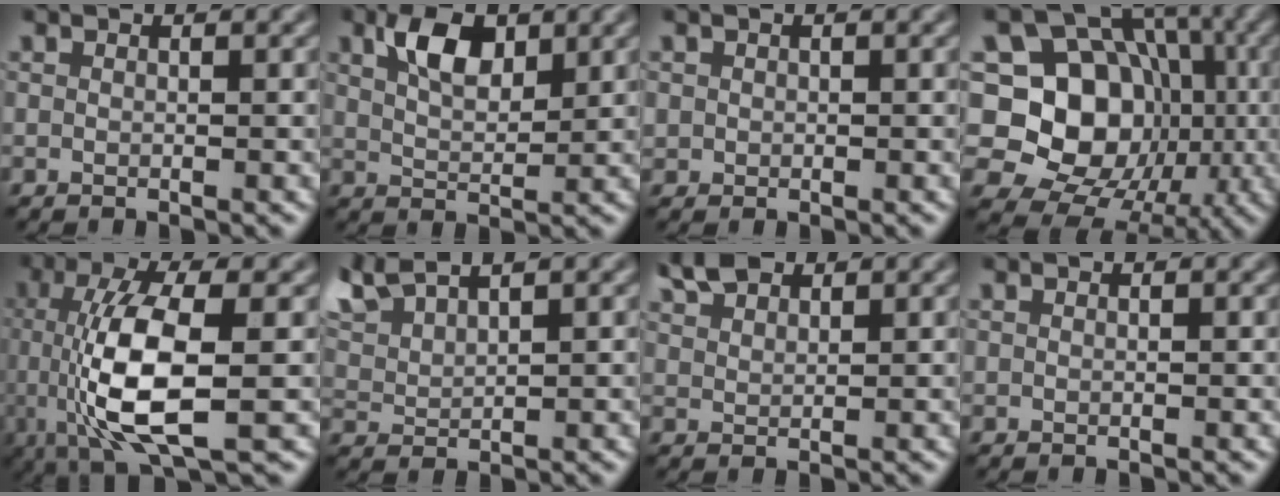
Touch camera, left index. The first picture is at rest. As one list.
[{"total": 4.3, "force": [2.2, 2.2, 3.0], "torque": [-0.058, 0.007, 0.040]}, {"total": 0.7, "force": [0.1, 0.7, 0.0], "torque": [0.005, -0.004, 0.001]}, {"total": 16.6, "force": [-0.5, 14.2, 8.6], "torque": [-0.134, 0.011, -0.021]}, {"total": 8.9, "force": [-0.9, 2.7, 8.4], "torque": [-0.168, -0.006, -0.015]}, {"total": 4.6, "force": [3.9, 0.9, 2.1], "torque": [-0.062, 0.019, 0.080]}, {"total": 2.9, "force": [2.4, 1.2, 1.1], "torque": [-0.024, 0.013, 0.049]}, {"total": 0.0}]